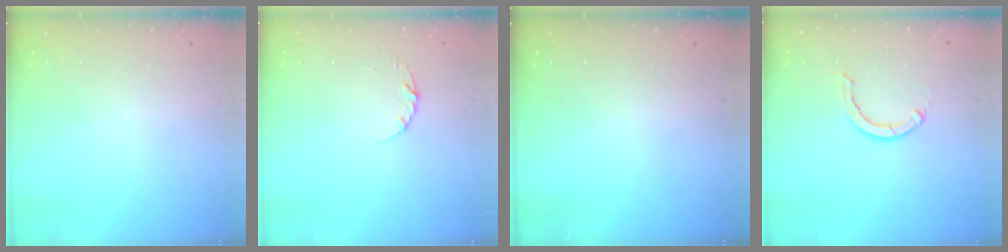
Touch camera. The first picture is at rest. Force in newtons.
{"total": 4.0, "press": 4.0, "slide": 0.4}
{"total": 0.0}
{"total": 2.9, "press": 2.9, "slide": 0.1}